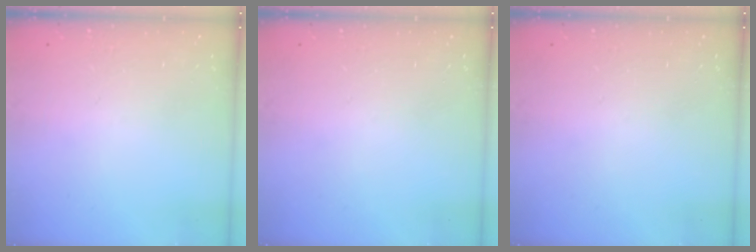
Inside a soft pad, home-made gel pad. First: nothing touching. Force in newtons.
{"total": 0.0}
{"total": 0.0}